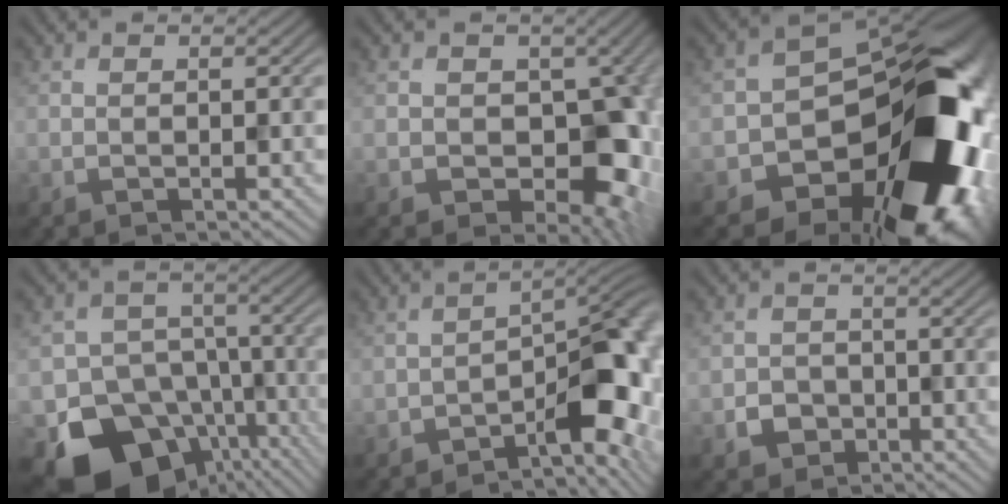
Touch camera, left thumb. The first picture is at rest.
{"total": 11.1, "force": [-0.7, 7.9, 7.7], "torque": [-0.107, -0.026, -0.012]}
{"total": 21.1, "force": [-7.6, 14.4, 13.4], "torque": [-0.161, -0.024, -0.113]}
{"total": 17.4, "force": [-10.2, 12.5, 6.5], "torque": [-0.136, -0.054, -0.145]}
{"total": 8.1, "force": [-3.7, 3.0, 6.5], "torque": [-0.068, 0.016, -0.062]}
{"total": 3.1, "force": [-1.5, 2.6, 0.9], "torque": [-0.017, -0.004, -0.028]}